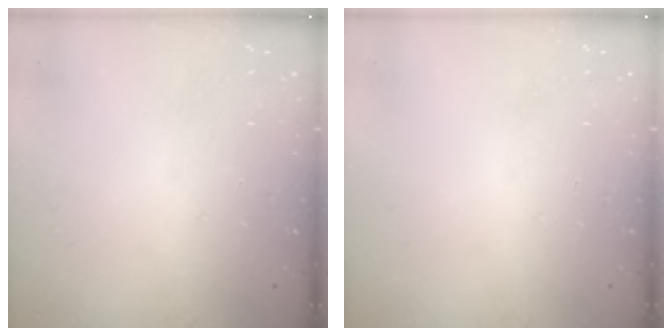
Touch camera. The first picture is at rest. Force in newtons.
{"total": 0.0}